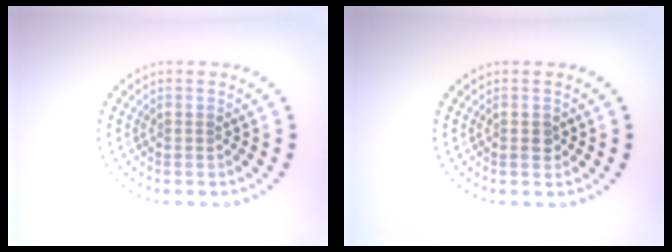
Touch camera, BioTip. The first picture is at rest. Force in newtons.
{"total": 1.2, "press": 1.1, "slide": 0.4}